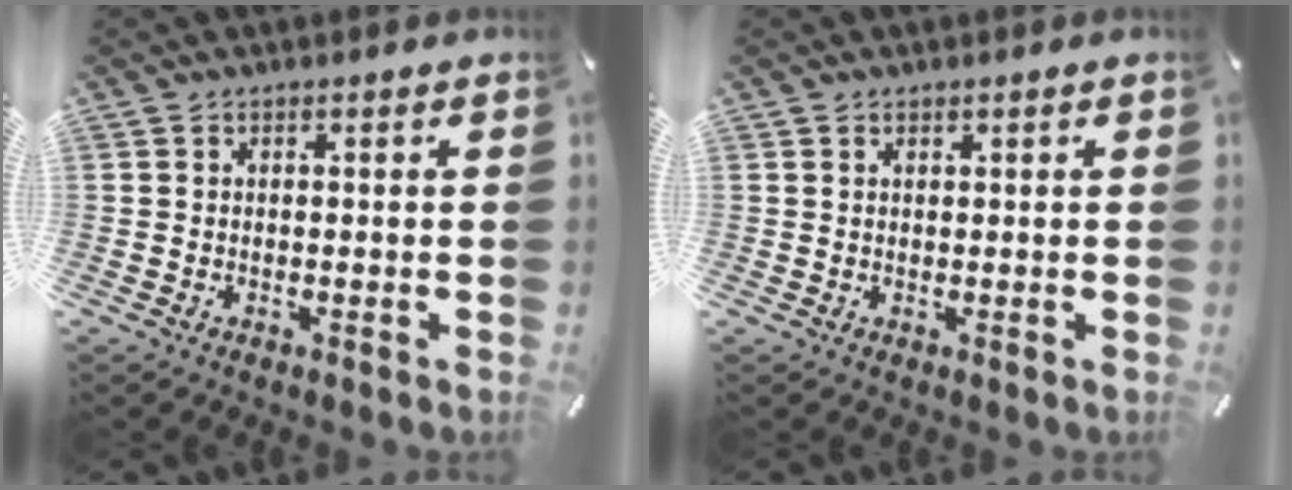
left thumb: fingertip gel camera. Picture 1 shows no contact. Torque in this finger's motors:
{"motor_torque": [-0.05, -0.36, -0.22, -0.02, -0.02]}